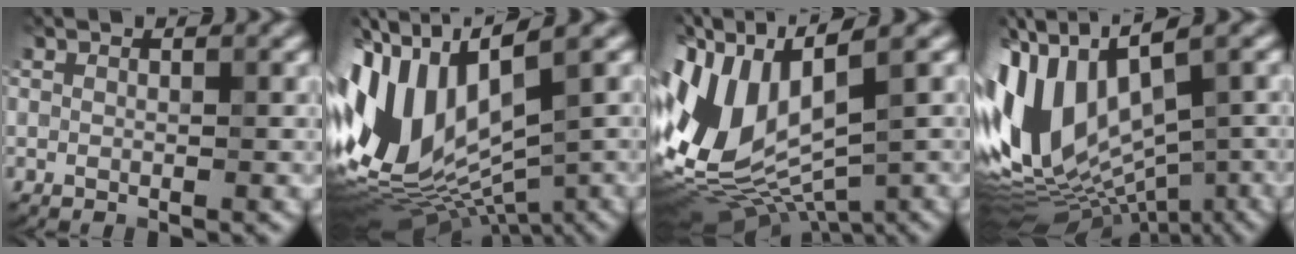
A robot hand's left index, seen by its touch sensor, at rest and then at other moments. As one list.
[{"total": 13.8, "force": [0.6, 6.8, 12.0], "torque": [-0.263, 0.004, 0.021]}, {"total": 12.5, "force": [0.3, 6.4, 10.7], "torque": [-0.242, 0.001, 0.013]}, {"total": 14.2, "force": [0.2, 7.3, 12.2], "torque": [-0.251, 0.005, 0.023]}]